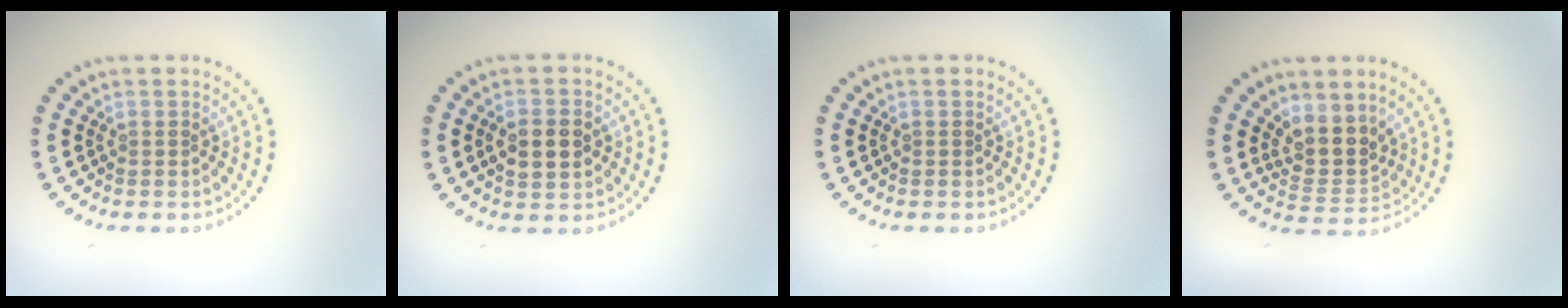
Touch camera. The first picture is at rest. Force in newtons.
{"total": 3.8, "press": 3.8, "slide": 0.3}
{"total": 0.0}
{"total": 3.4, "press": 2.6, "slide": 2.1}